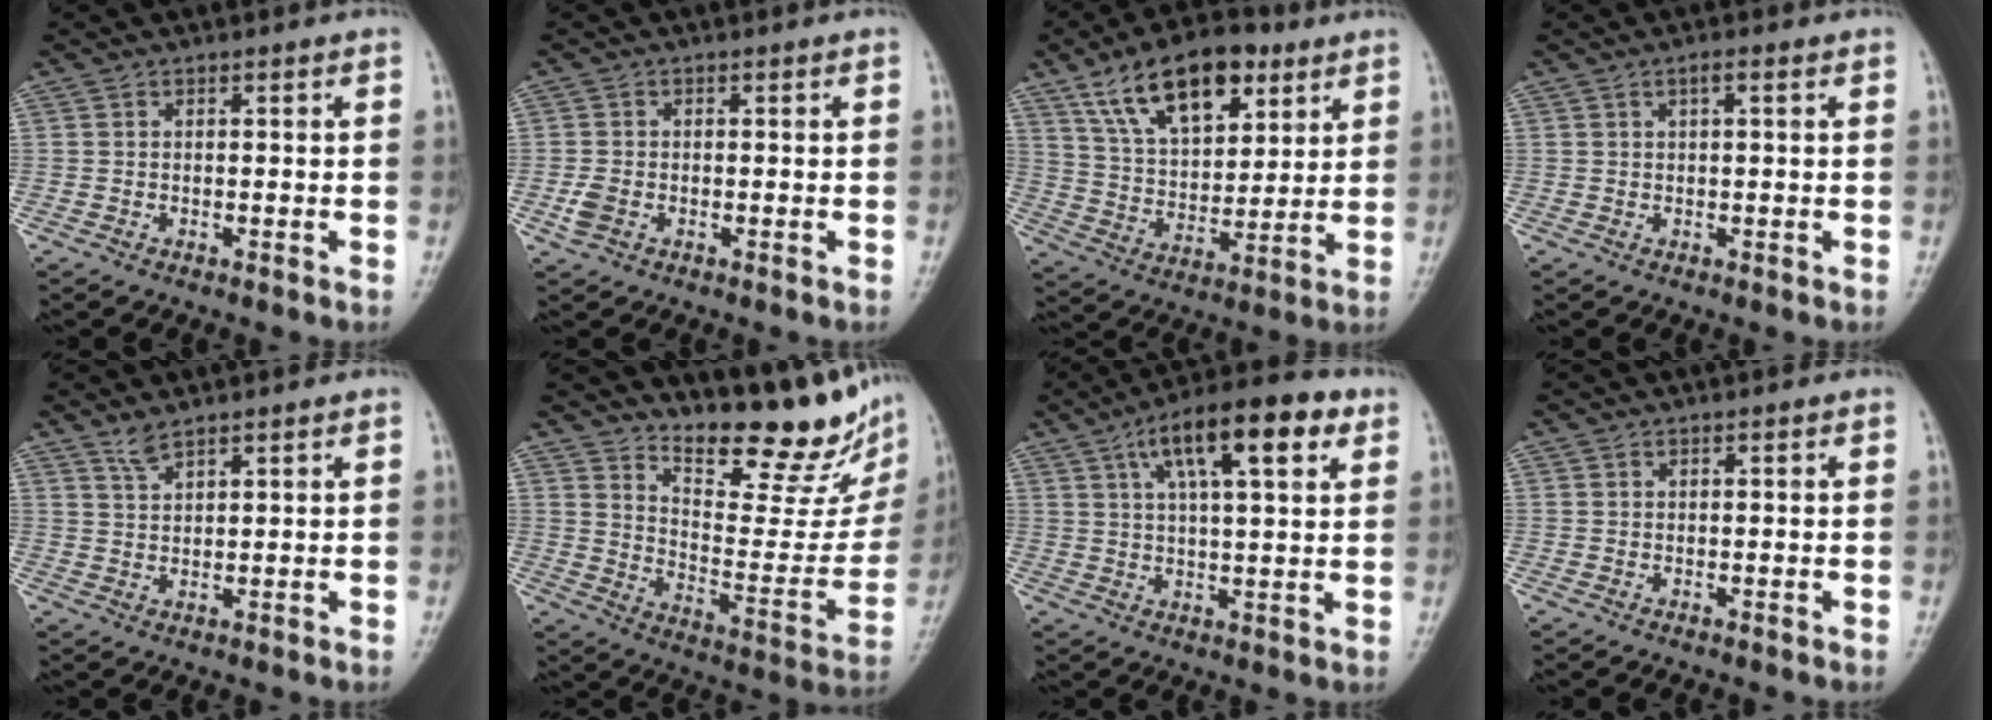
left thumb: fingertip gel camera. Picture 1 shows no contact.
{"total": 2.7, "force": [-1.0, 1.9, 1.7], "torque": [-0.041, 0.004, -0.018]}
{"total": 18.1, "force": [9.9, 9.1, 12.0], "torque": [-0.160, -0.029, 0.175]}
{"total": 1.7, "force": [0.7, 0.4, 1.5], "torque": [-0.029, 0.006, 0.011]}
{"total": 2.7, "force": [2.3, 0.6, 1.4], "torque": [-0.028, -0.010, 0.049]}
{"total": 19.3, "force": [15.5, 4.9, 10.3], "torque": [-0.107, -0.127, 0.229]}
{"total": 15.4, "force": [6.9, 4.9, 12.9], "torque": [-0.187, 0.001, 0.102]}
{"total": 0.0}